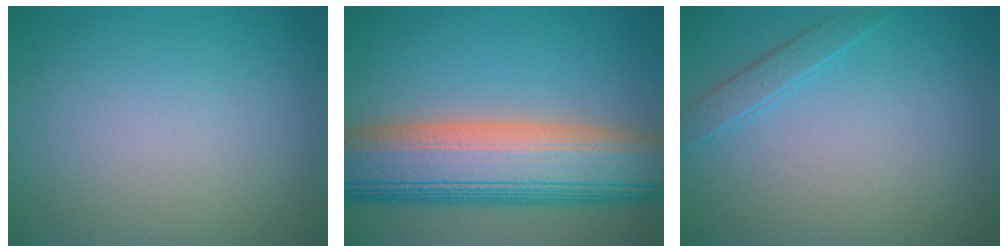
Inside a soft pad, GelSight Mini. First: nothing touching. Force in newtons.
{"total": 13.0, "press": 13.0, "slide": 0.5}
{"total": 1.4, "press": 1.4, "slide": 0.1}